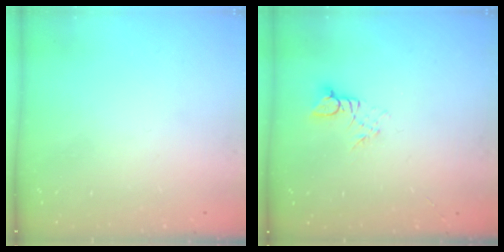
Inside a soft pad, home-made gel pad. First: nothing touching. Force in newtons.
{"total": 2.7, "press": 2.7, "slide": 0.2}